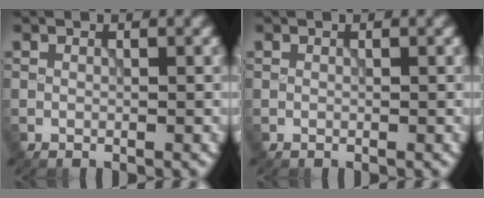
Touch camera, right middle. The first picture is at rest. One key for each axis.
{"total": 0.0}